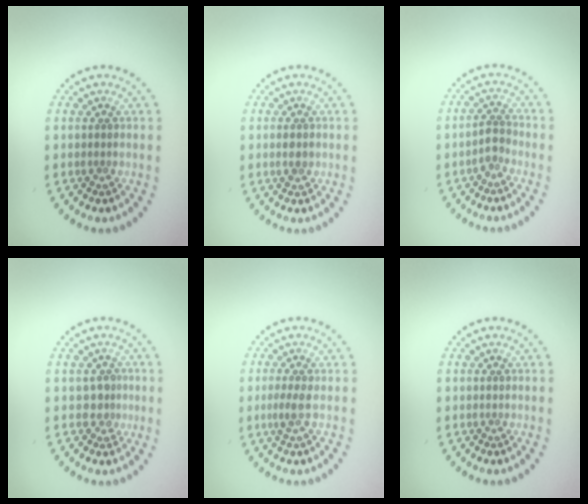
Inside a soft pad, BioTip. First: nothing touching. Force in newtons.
{"total": 1.0, "press": 1.0, "slide": 0.2}
{"total": 1.6, "press": 1.3, "slide": 1.0}
{"total": 1.9, "press": 1.4, "slide": 1.3}
{"total": 1.3, "press": 1.3, "slide": 0.5}
{"total": 0.0}